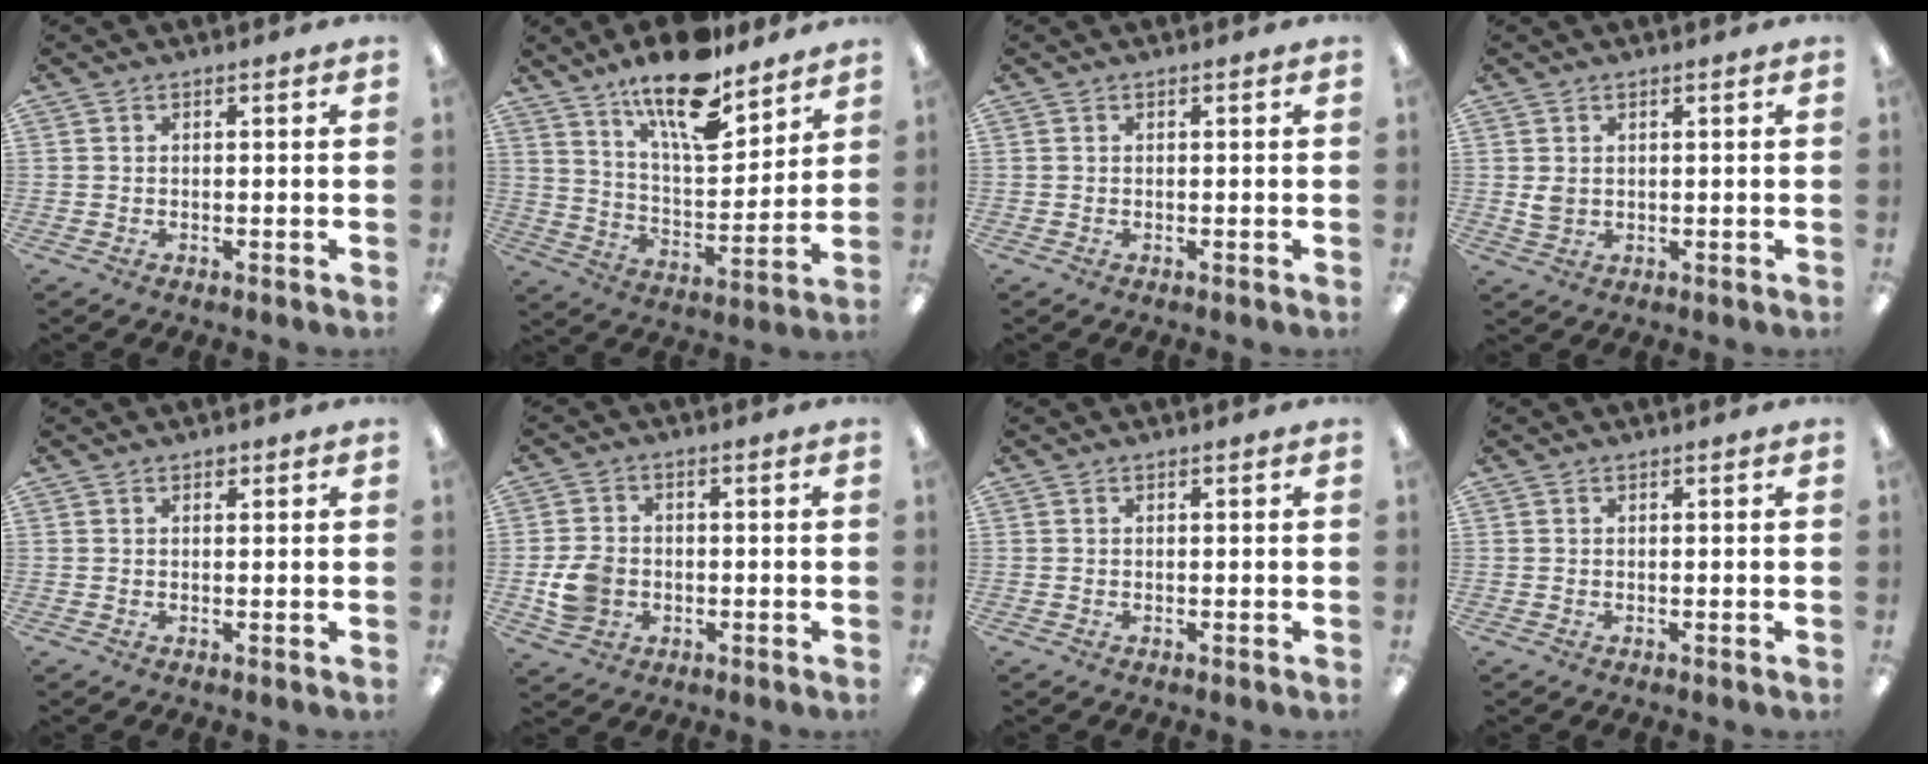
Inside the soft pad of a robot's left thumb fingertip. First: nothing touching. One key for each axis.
{"total": 17.1, "fx": 12.8, "fy": 5.5, "fz": 10.0, "tx": -0.170, "ty": -0.075, "tz": 0.215}
{"total": 0.0}
{"total": 2.4, "fx": 0.9, "fy": 1.8, "fz": 1.3, "tx": -0.019, "ty": 0.000, "tz": 0.014}
{"total": 1.0, "fx": 0.6, "fy": 0.6, "fz": 0.4, "tx": 0.001, "ty": 0.000, "tz": 0.009}
{"total": 6.9, "fx": -1.4, "fy": 5.8, "fz": 3.5, "tx": -0.063, "ty": 0.005, "tz": -0.027}
{"total": 0.0}
{"total": 0.0}